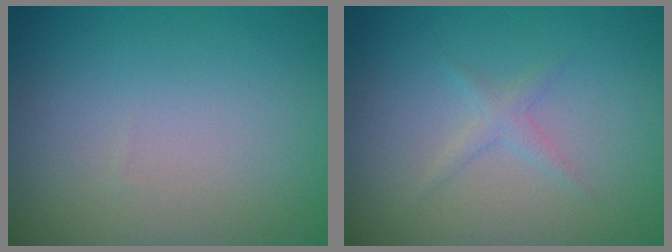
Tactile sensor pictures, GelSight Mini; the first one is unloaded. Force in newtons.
{"total": 1.1, "press": 1.1, "slide": 0.1}